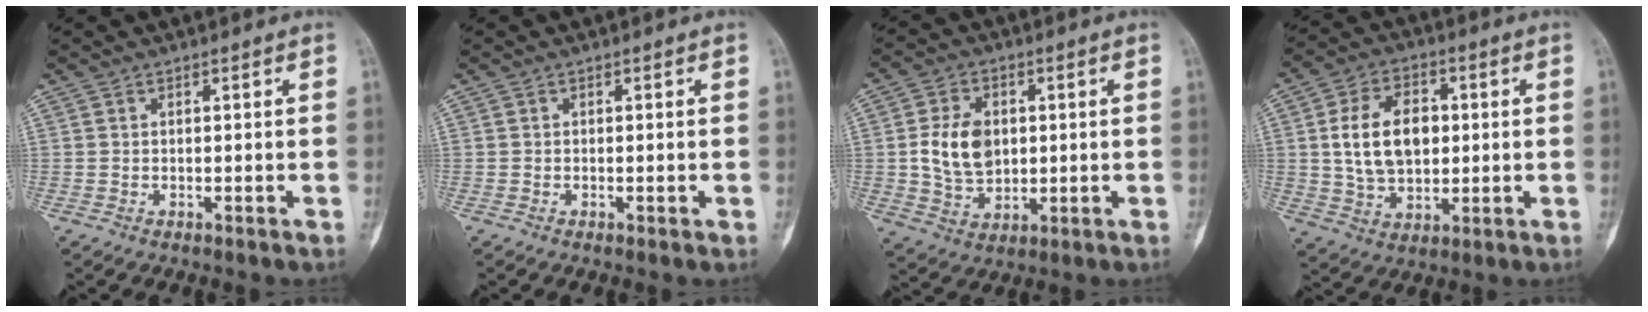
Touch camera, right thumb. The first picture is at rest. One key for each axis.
{"total": 0.7, "fx": -0.2, "fy": 0.2, "fz": 0.6, "tx": -0.007, "ty": -0.001, "tz": -0.003}
{"total": 9.8, "fx": 0.9, "fy": 7.0, "fz": 6.8, "tx": -0.108, "ty": -0.004, "tz": 0.022}
{"total": 13.0, "fx": 1.5, "fy": 8.7, "fz": 9.5, "tx": -0.140, "ty": 0.001, "tz": 0.031}